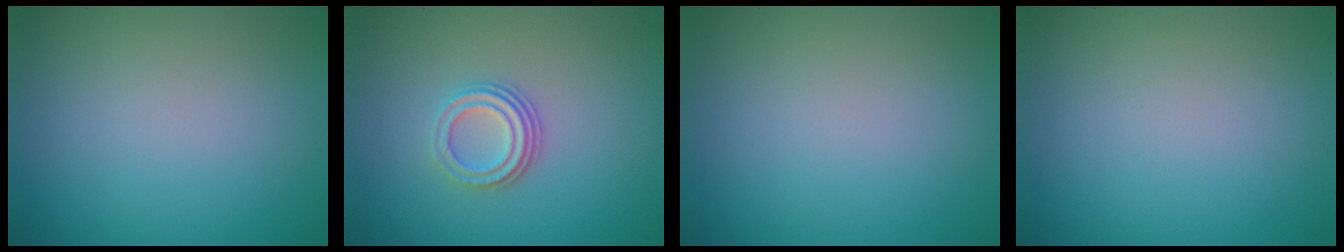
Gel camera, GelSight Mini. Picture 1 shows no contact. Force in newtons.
{"total": 3.0, "press": 2.3, "slide": 1.9}
{"total": 0.0}
{"total": 0.0}